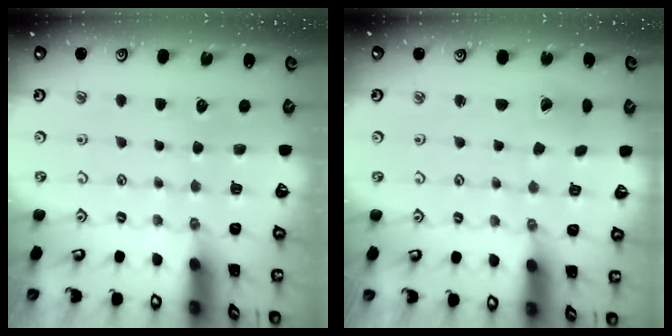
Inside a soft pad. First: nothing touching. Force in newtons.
{"total": 1.3, "press": 1.3, "slide": 0.1}